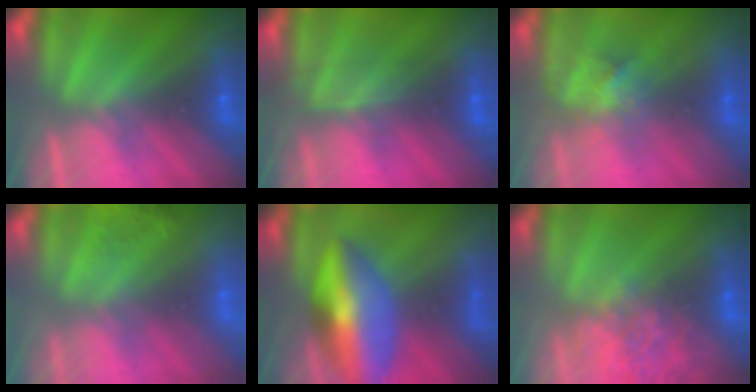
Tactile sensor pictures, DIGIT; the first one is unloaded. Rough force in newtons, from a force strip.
{"total": 2.5}
{"total": 2.9}
{"total": 9.2}
{"total": 8.1}
{"total": 7.4}